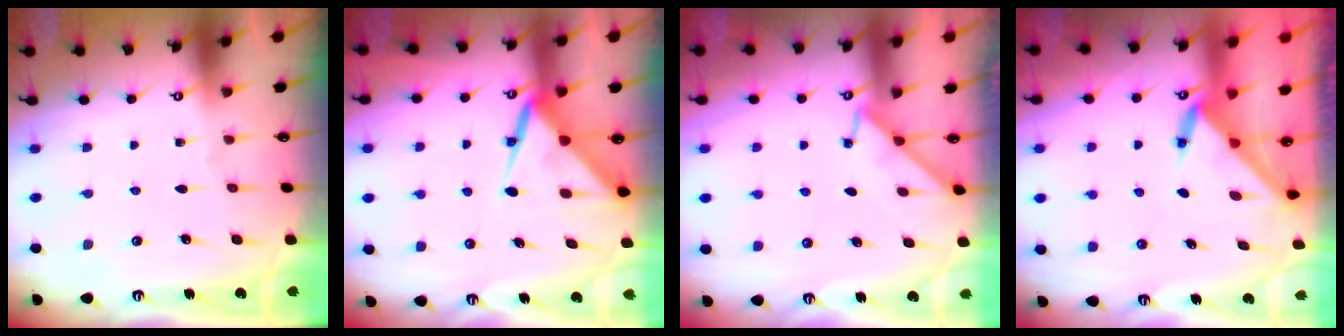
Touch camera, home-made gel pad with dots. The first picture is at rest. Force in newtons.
{"total": 8.1, "press": 8.1, "slide": 0.9}
{"total": 3.0, "press": 3.0, "slide": 0.5}
{"total": 3.5, "press": 3.5, "slide": 0.3}